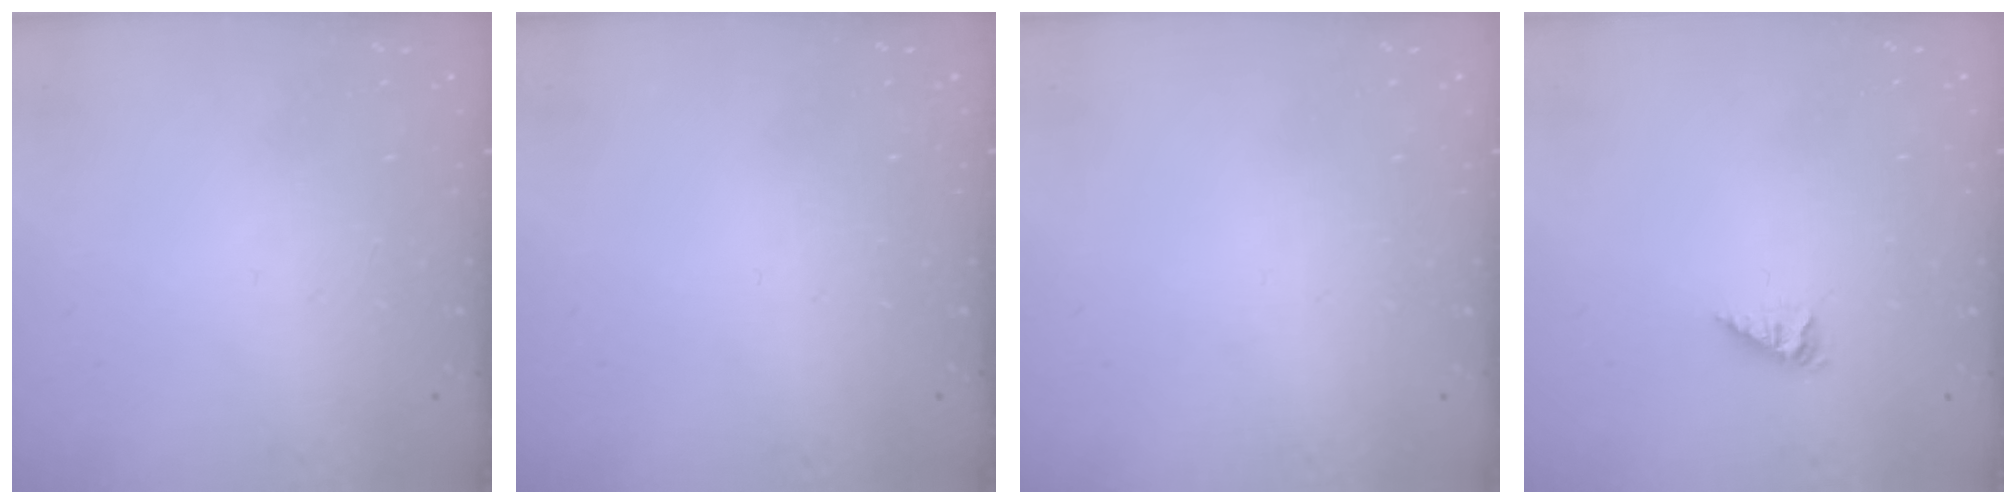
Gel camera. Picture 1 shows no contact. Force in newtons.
{"total": 0.0}
{"total": 0.0}
{"total": 1.8, "press": 1.7, "slide": 0.3}